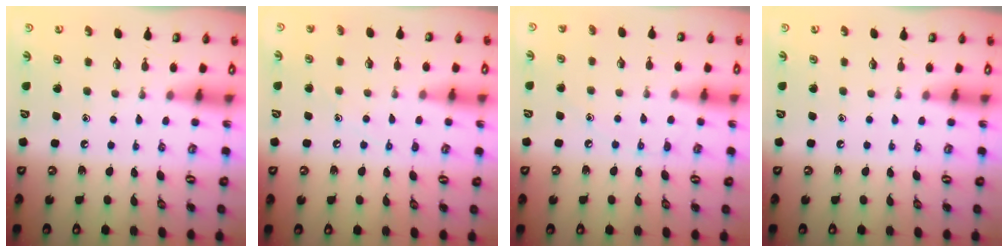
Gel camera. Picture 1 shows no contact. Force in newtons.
{"total": 5.7, "press": 5.7, "slide": 0.7}
{"total": 5.1, "press": 5.1, "slide": 0.4}
{"total": 0.0}